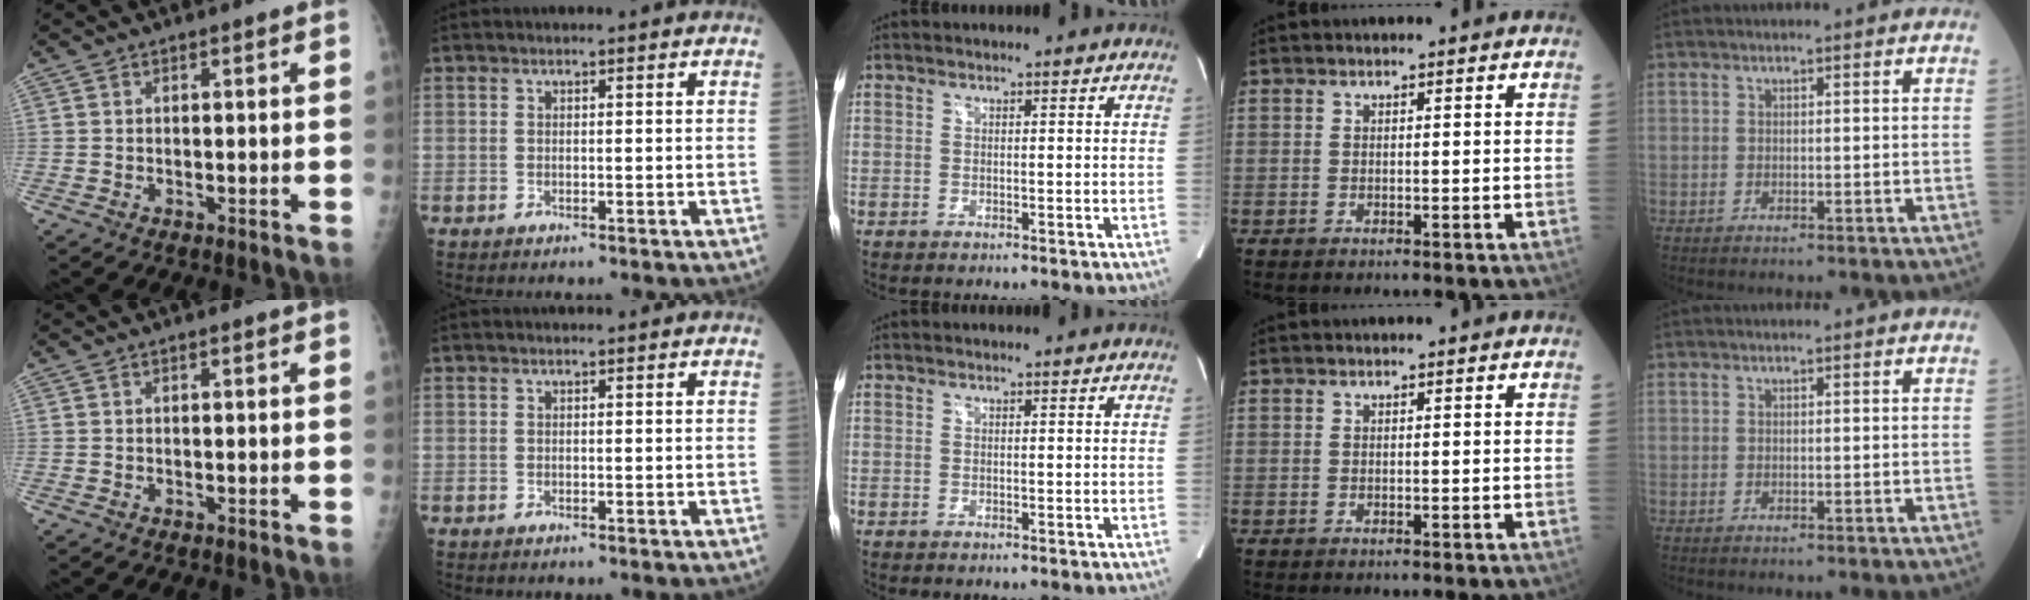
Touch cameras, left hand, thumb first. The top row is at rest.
{}